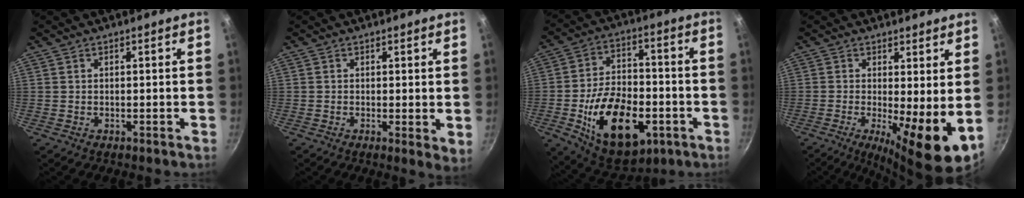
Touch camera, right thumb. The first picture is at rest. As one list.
[{"total": 4.3, "force": [0.0, 1.2, 4.2], "torque": [-0.052, -0.019, -0.001]}, {"total": 21.1, "force": [-6.5, 12.3, 15.9], "torque": [-0.238, 0.026, -0.091]}, {"total": 10.2, "force": [-0.8, 2.5, 9.8], "torque": [-0.144, -0.018, -0.011]}]